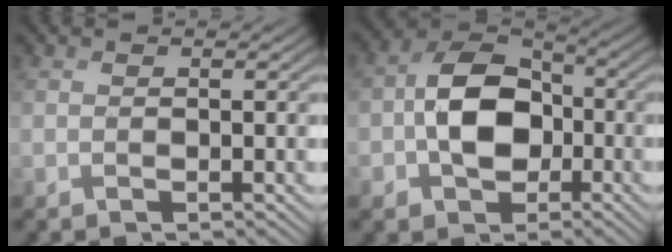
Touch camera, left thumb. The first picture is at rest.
{"total": 9.5, "force": [-1.4, 7.0, 6.3], "torque": [-0.118, 0.008, -0.042]}